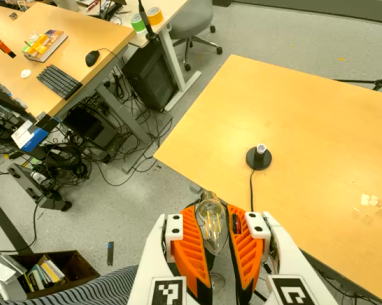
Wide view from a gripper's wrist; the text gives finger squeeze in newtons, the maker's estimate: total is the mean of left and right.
{"total": 19.5, "left": 24.6, "right": 14.3}